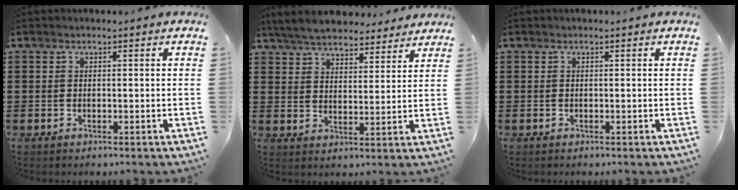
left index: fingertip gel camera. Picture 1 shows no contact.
{"total": 6.0, "force": [5.7, 1.1, 1.4], "torque": [-0.051, -0.018, 0.105]}
{"total": 0.0}